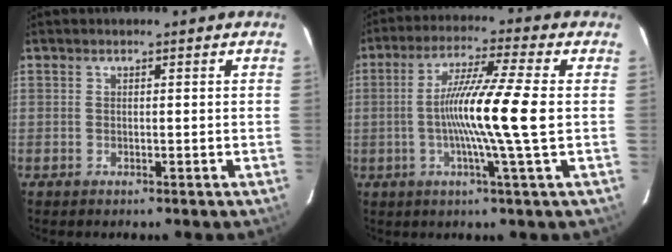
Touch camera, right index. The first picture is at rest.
{"total": 11.8, "force": [-0.8, -1.7, 11.6], "torque": [-0.214, -0.008, -0.020]}